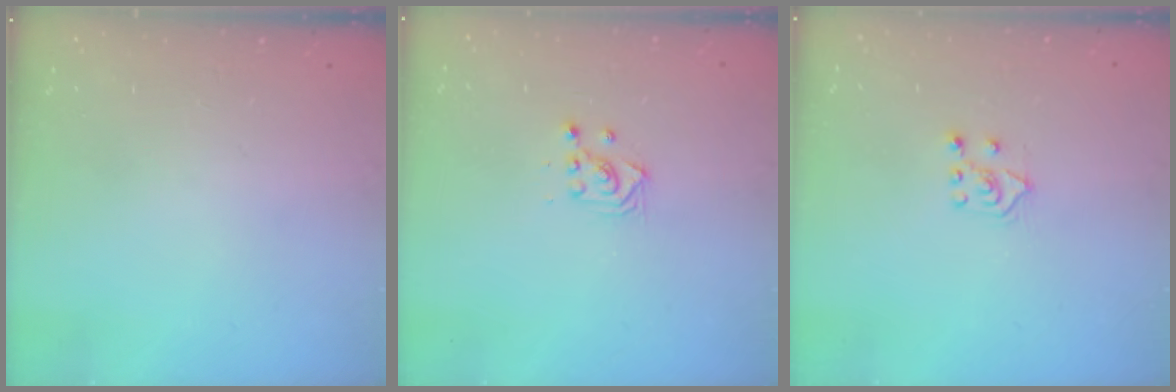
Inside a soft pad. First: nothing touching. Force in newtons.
{"total": 3.0, "press": 2.9, "slide": 0.8}
{"total": 5.5, "press": 5.5, "slide": 0.4}